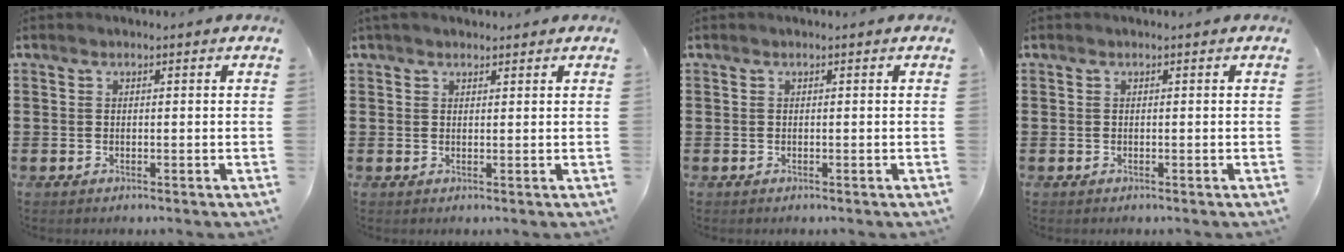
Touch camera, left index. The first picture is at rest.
{"total": 1.6, "force": [1.4, 0.7, 0.4], "torque": [-0.011, 0.006, 0.027]}
{"total": 0.0}
{"total": 0.0}